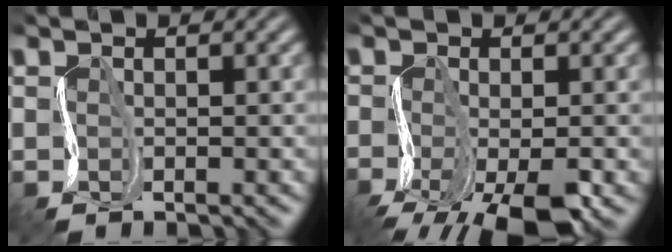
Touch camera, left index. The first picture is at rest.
{"total": 7.6, "force": [-4.2, 2.4, 5.9], "torque": [-0.111, -0.016, -0.076]}